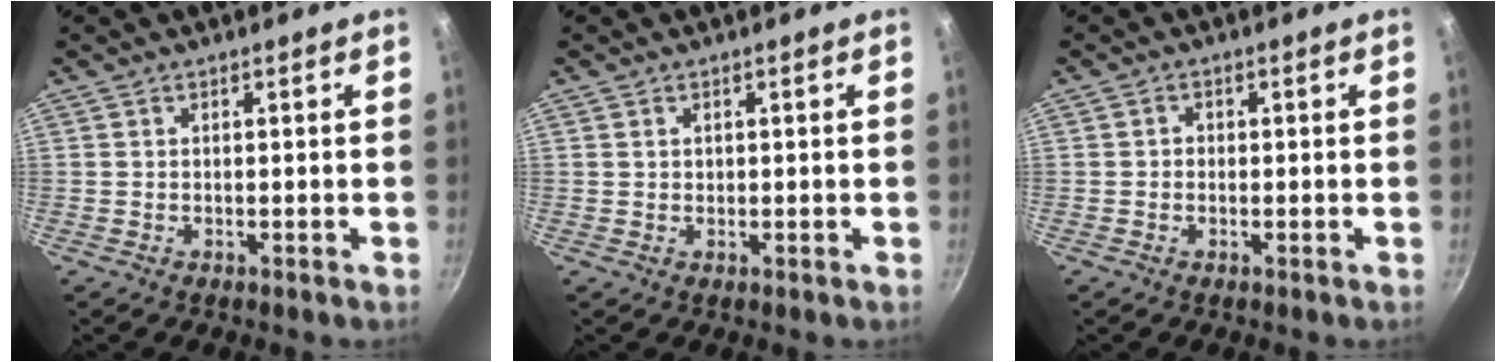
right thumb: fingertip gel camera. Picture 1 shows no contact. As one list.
[{"total": 0.9, "force": [0.4, 0.7, 0.3], "torque": [-0.002, 0.003, 0.005]}, {"total": 1.1, "force": [-0.2, 1.0, 0.4], "torque": [-0.003, 0.003, -0.004]}]